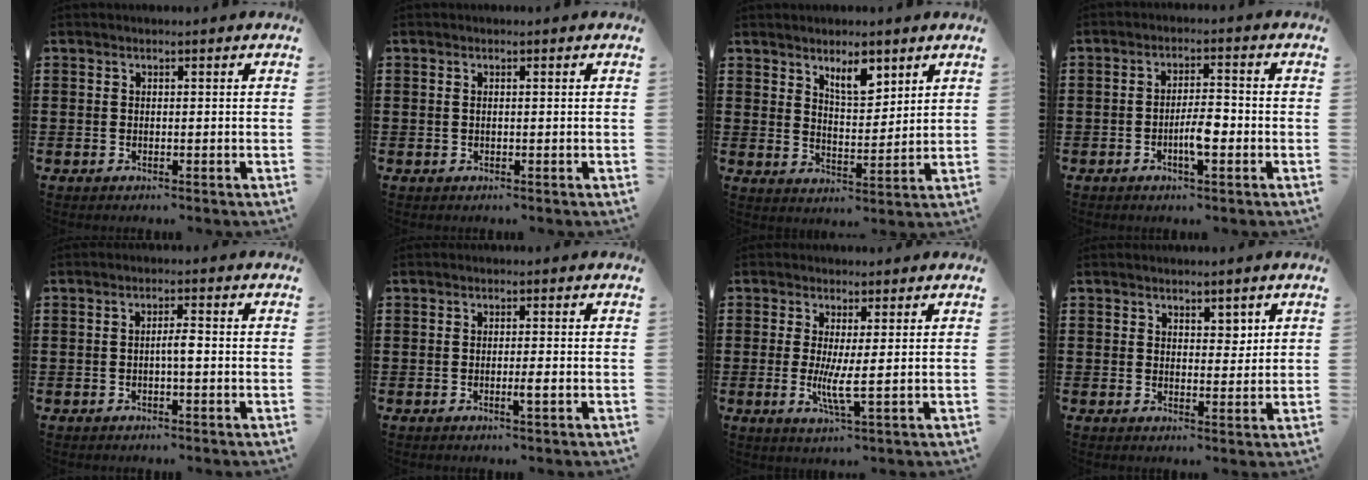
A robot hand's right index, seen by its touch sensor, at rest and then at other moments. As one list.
[{"total": 0.6, "force": [0.2, 0.1, 0.6], "torque": [-0.012, 0.001, 0.003]}, {"total": 5.4, "force": [3.9, 2.0, 3.2], "torque": [-0.047, -0.011, 0.065]}, {"total": 4.8, "force": [-1.5, 1.4, 4.4], "torque": [-0.081, 0.005, -0.029]}, {"total": 2.2, "force": [-0.4, 0.4, 2.2], "torque": [-0.040, 0.002, -0.009]}, {"total": 1.9, "force": [-0.6, -0.1, 1.8], "torque": [-0.030, -0.004, -0.011]}, {"total": 4.5, "force": [-0.1, 0.2, 4.5], "torque": [-0.075, -0.012, -0.005]}, {"total": 2.8, "force": [2.0, 1.6, 1.1], "torque": [-0.011, 0.002, 0.034]}]